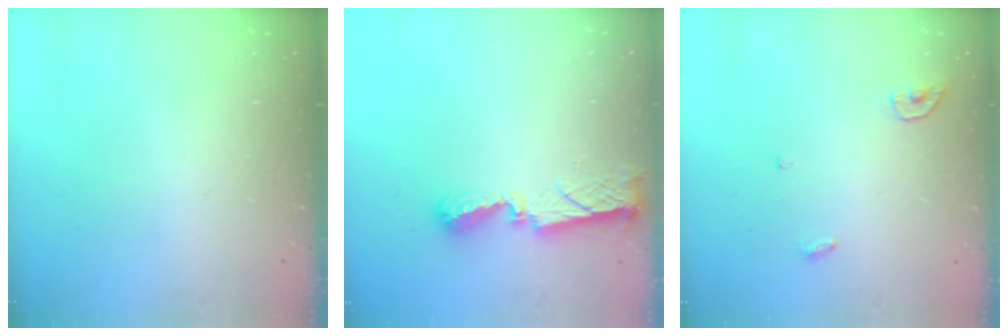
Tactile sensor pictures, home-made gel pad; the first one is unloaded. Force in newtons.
{"total": 8.7, "press": 8.7, "slide": 0.4}
{"total": 4.3, "press": 4.3, "slide": 0.4}